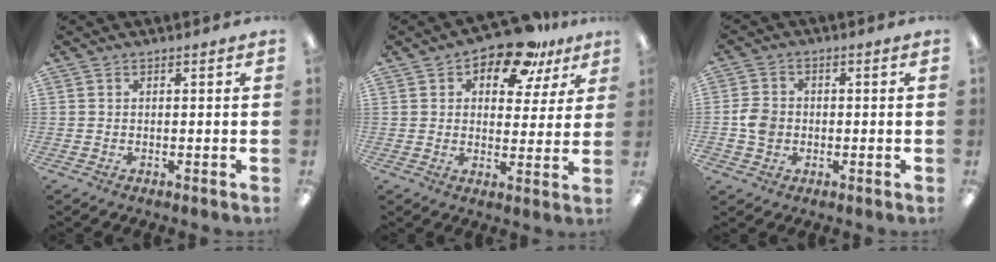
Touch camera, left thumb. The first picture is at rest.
{"total": 11.4, "force": [7.9, 5.5, 6.1], "torque": [-0.081, -0.040, 0.136]}
{"total": 5.4, "force": [-0.9, 4.6, 2.6], "torque": [-0.045, 0.004, -0.017]}